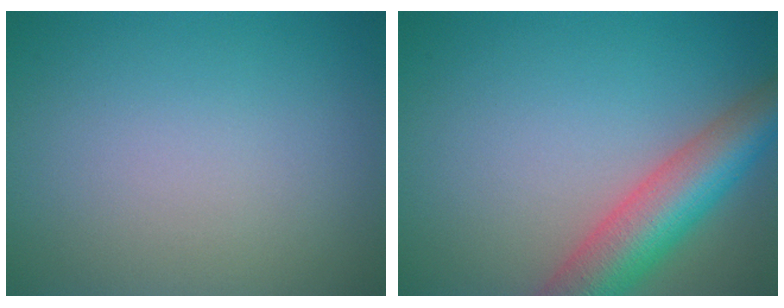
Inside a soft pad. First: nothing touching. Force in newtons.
{"total": 7.5, "press": 7.5, "slide": 0.3}